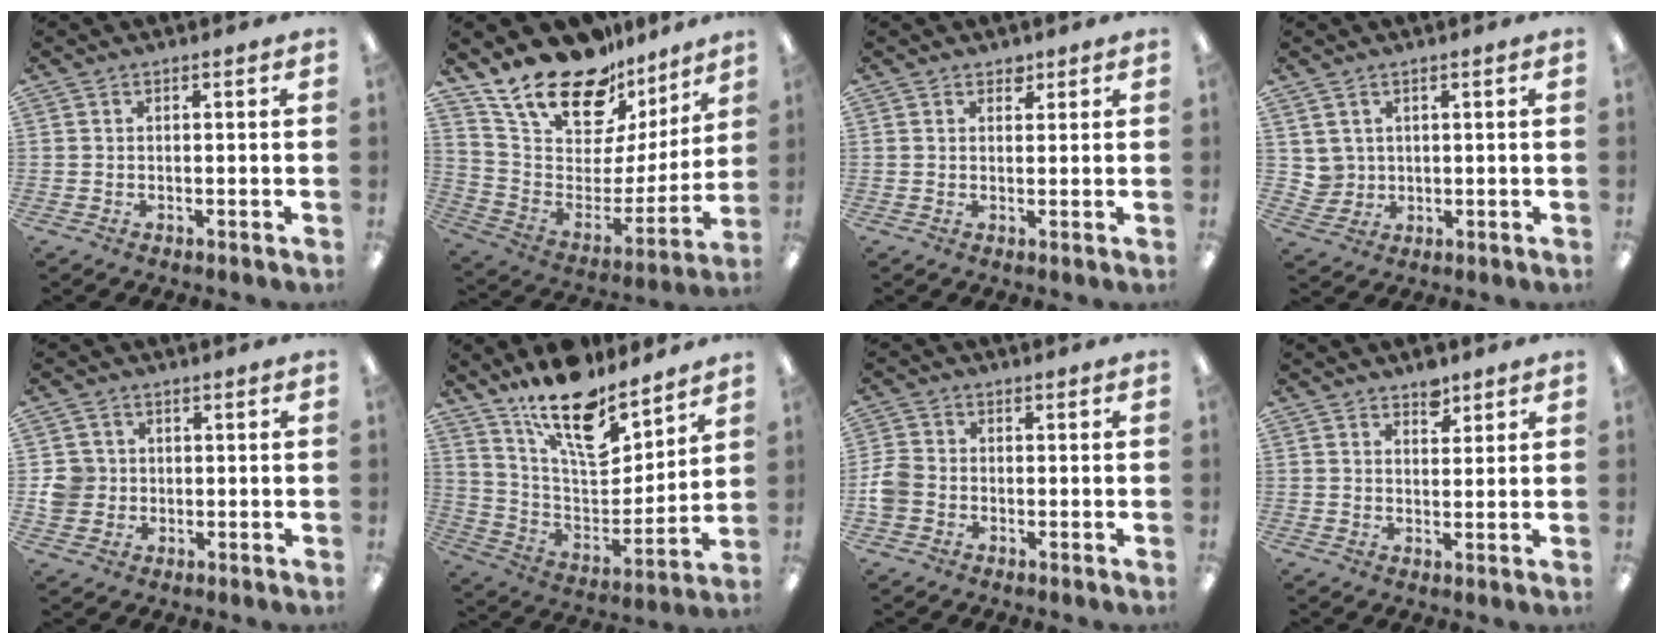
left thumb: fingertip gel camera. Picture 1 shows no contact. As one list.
[{"total": 21.3, "force": [17.0, 9.0, 9.0], "torque": [-0.172, -0.123, 0.308]}, {"total": 1.9, "force": [1.5, 1.2, 0.4], "torque": [-0.002, -0.003, 0.025]}, {"total": 3.7, "force": [2.2, 2.9, -0.1], "torque": [-0.013, -0.002, 0.044]}, {"total": 5.4, "force": [0.3, 5.2, 1.2], "torque": [-0.017, 0.009, 0.007]}, {"total": 18.7, "force": [13.7, 7.4, 10.3], "torque": [-0.179, -0.096, 0.243]}, {"total": 4.8, "force": [-1.3, 4.0, 2.3], "torque": [-0.050, 0.012, -0.023]}, {"total": 4.1, "force": [3.2, 2.0, 1.6], "torque": [-0.005, -0.021, 0.053]}]